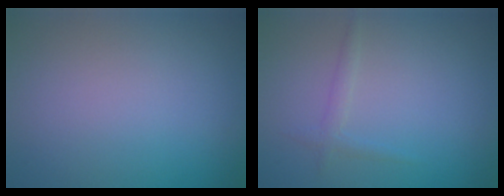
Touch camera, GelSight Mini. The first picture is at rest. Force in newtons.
{"total": 1.2, "press": 1.2, "slide": 0.1}